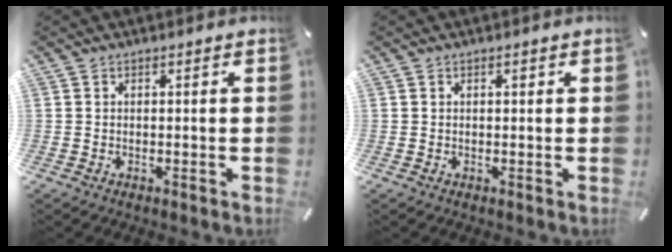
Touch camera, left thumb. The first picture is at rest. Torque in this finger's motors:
{"motor_torque": [0.18, 0.48, 0.06, -0.11, 0.09]}